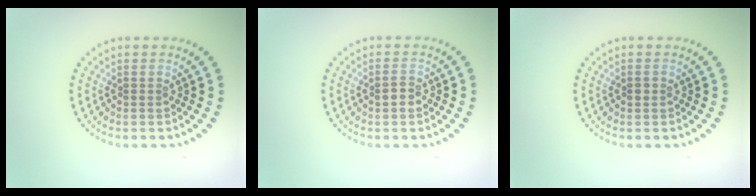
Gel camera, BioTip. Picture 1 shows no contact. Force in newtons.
{"total": 1.3, "press": 1.3, "slide": 0.1}
{"total": 0.8, "press": 0.8, "slide": 0.1}